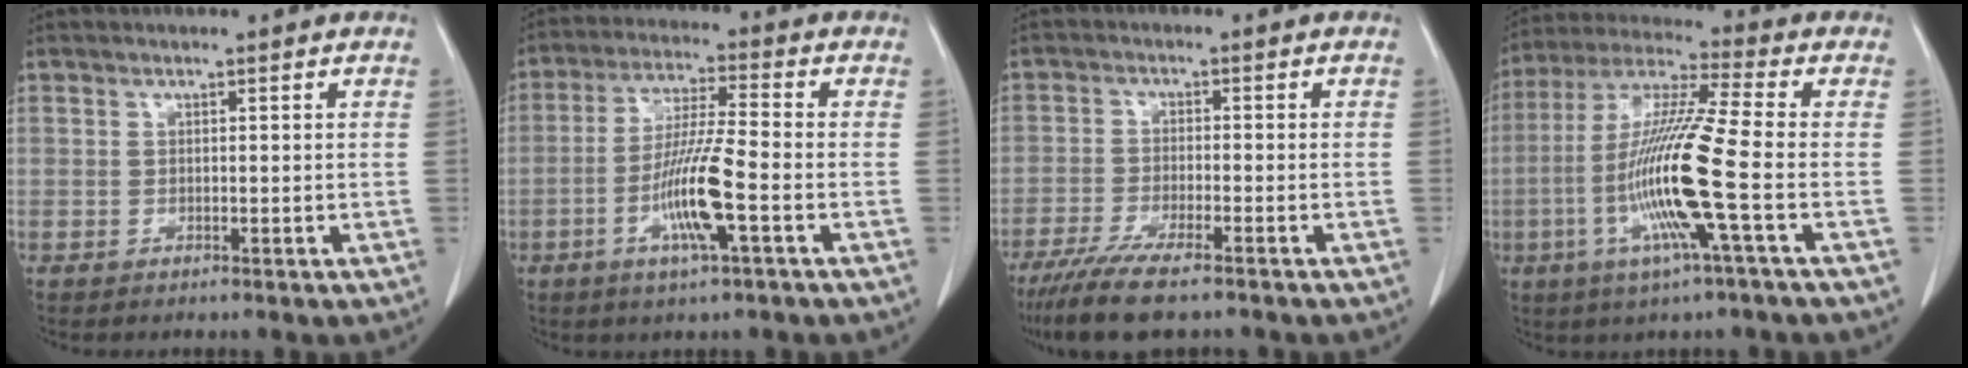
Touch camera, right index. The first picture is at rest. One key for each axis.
{"total": 10.1, "fx": -3.3, "fy": 0.3, "fz": 9.6, "tx": -0.186, "ty": -0.009, "tz": -0.065}
{"total": 8.8, "fx": -6.9, "fy": 1.0, "fz": 5.4, "tx": -0.091, "ty": -0.022, "tz": -0.112}
{"total": 15.3, "fx": -3.8, "fy": -0.8, "fz": 14.8, "tx": -0.302, "ty": -0.010, "tz": -0.084}